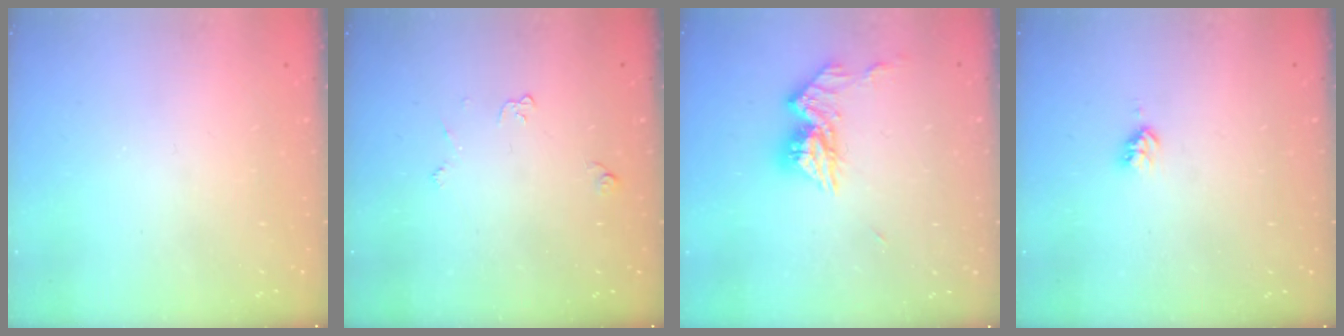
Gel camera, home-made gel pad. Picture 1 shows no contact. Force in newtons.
{"total": 4.0, "press": 3.9, "slide": 0.6}
{"total": 10.3, "press": 10.2, "slide": 0.9}
{"total": 2.8, "press": 2.8, "slide": 0.3}